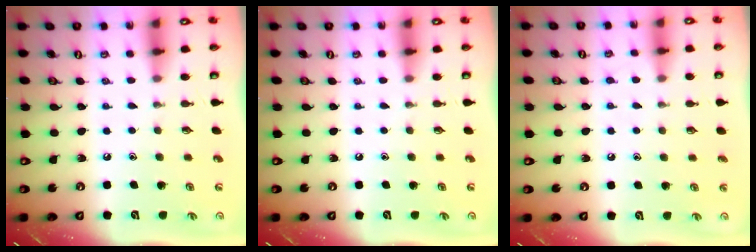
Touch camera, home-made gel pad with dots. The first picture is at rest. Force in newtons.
{"total": 0.0}
{"total": 5.0, "press": 5.0, "slide": 0.6}